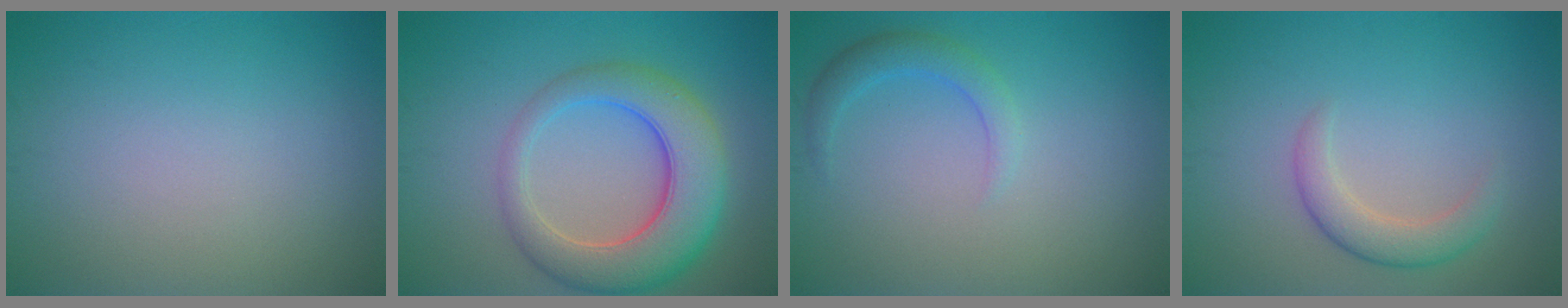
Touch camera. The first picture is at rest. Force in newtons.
{"total": 7.8, "press": 7.8, "slide": 0.4}
{"total": 2.1, "press": 2.1, "slide": 0.1}
{"total": 2.7, "press": 2.7, "slide": 0.2}